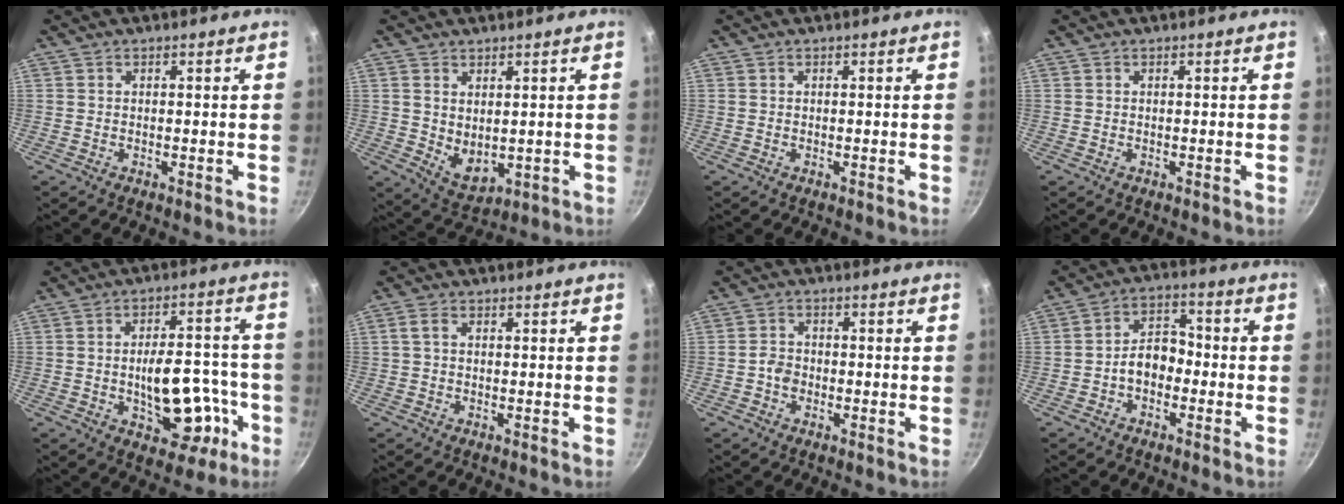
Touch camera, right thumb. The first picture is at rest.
{"total": 6.1, "force": [1.3, 4.0, 4.4], "torque": [-0.063, -0.025, 0.037]}
{"total": 0.0}
{"total": 0.0}
{"total": 15.4, "force": [-4.6, 8.4, 12.1], "torque": [-0.125, 0.040, -0.053]}
{"total": 1.8, "force": [0.3, 1.2, 1.4], "torque": [-0.029, 0.006, 0.005]}
{"total": 2.8, "force": [-1.0, 2.2, 1.2], "torque": [-0.013, 0.017, -0.022]}
{"total": 6.9, "force": [-2.1, 4.8, 4.5], "torque": [-0.044, 0.035, -0.045]}